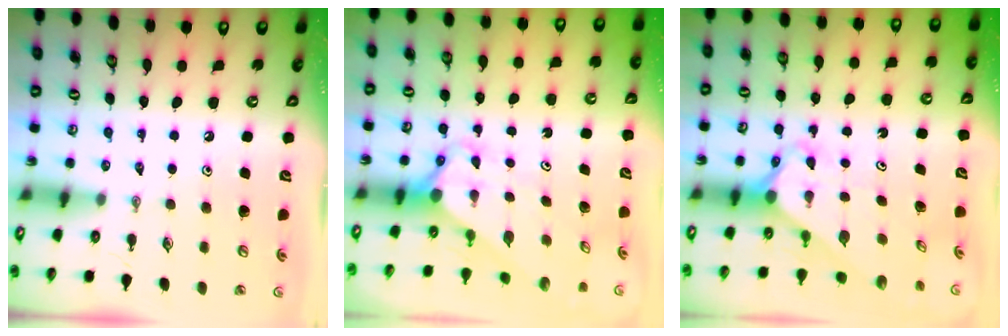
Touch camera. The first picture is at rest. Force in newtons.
{"total": 2.9, "press": 2.9, "slide": 0.2}
{"total": 2.3, "press": 2.3, "slide": 0.2}